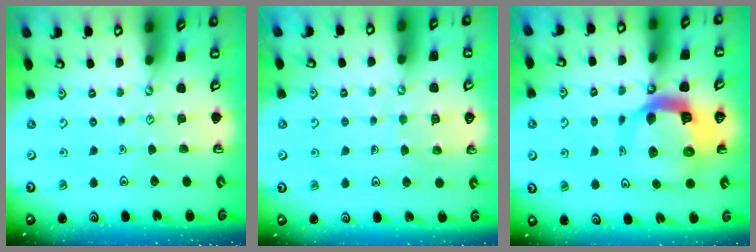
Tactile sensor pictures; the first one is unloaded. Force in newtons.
{"total": 5.1, "press": 5.0, "slide": 0.4}
{"total": 12.9, "press": 12.8, "slide": 1.6}